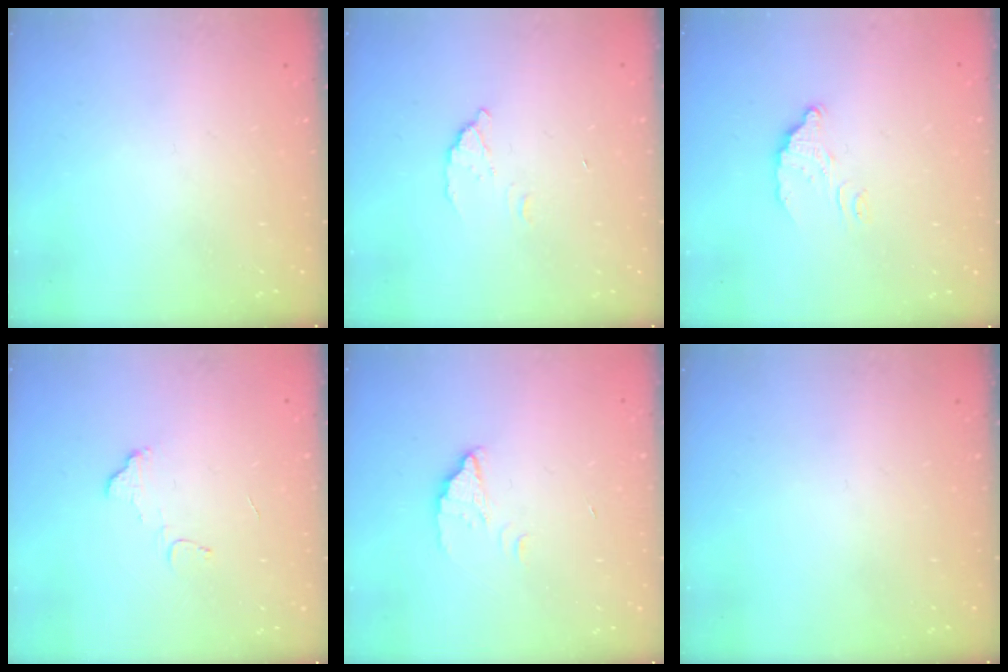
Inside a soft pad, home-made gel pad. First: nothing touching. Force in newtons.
{"total": 2.7, "press": 2.7, "slide": 0.1}
{"total": 5.6, "press": 5.6, "slide": 0.3}
{"total": 4.0, "press": 4.0, "slide": 0.2}
{"total": 1.8, "press": 1.8, "slide": 0.1}
{"total": 0.0}